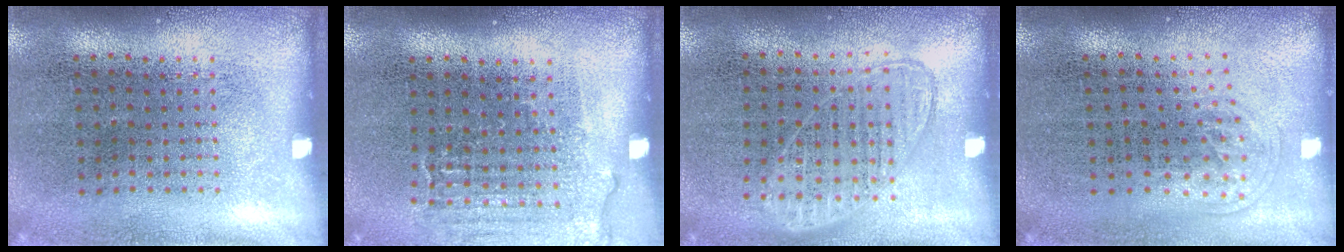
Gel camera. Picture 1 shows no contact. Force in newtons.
{"total": 1.1, "press": 1.1, "slide": 0.3}
{"total": 0.9, "press": 0.9, "slide": 0.3}
{"total": 1.0, "press": 0.6, "slide": 0.8}